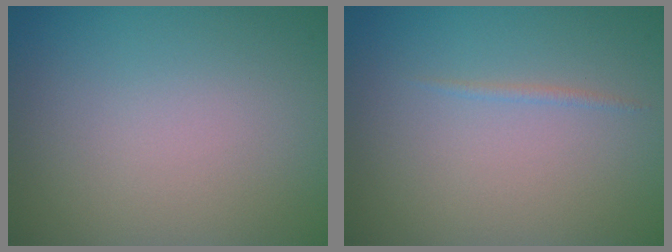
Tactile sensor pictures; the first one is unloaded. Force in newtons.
{"total": 0.5, "press": 0.5, "slide": 0.1}